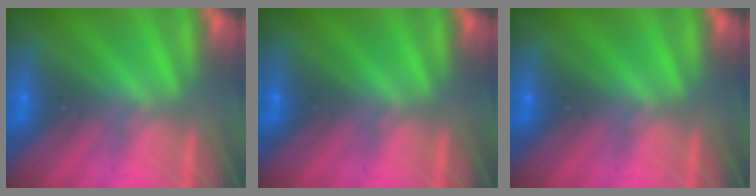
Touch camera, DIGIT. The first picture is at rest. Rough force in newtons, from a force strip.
{"total": 0.0}
{"total": 0.0}